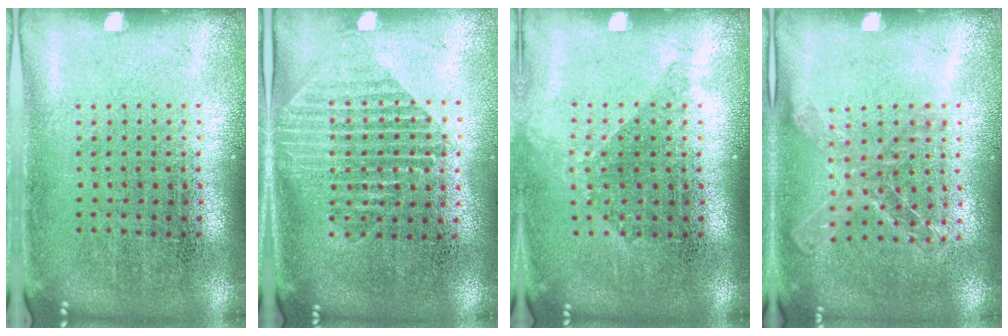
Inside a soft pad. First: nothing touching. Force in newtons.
{"total": 1.6, "press": 1.3, "slide": 0.8}
{"total": 1.1, "press": 0.9, "slide": 0.7}
{"total": 1.1, "press": 1.1, "slide": 0.0}